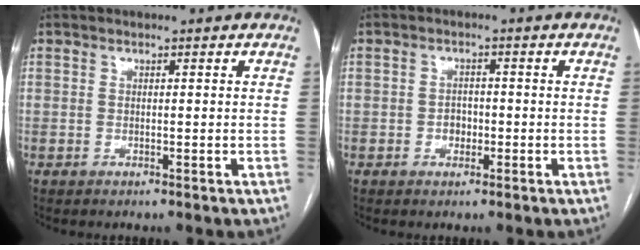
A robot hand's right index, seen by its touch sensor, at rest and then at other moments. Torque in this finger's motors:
{"motor_torque": [0.28, -0.24, 0.14, 0.03]}